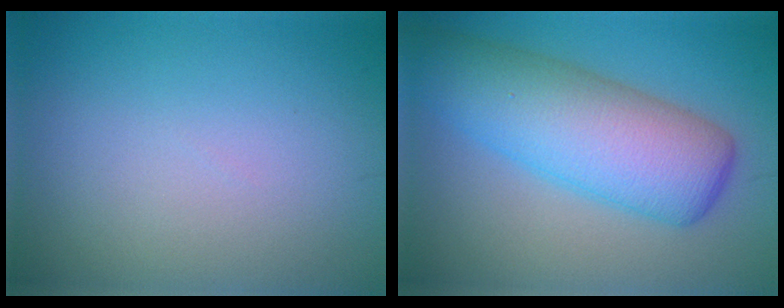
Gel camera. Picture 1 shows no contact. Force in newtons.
{"total": 8.8, "press": 8.7, "slide": 0.2}